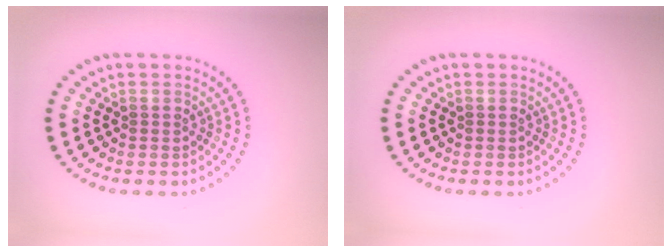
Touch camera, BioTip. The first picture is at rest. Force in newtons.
{"total": 0.0}